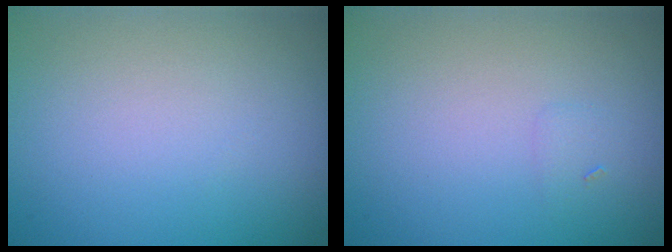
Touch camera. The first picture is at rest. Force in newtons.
{"total": 0.5, "press": 0.5, "slide": 0.1}